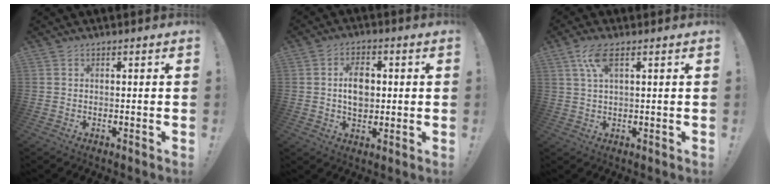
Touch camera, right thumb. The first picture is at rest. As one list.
[{"total": 8.2, "force": [0.4, 5.9, 5.7], "torque": [-0.085, 0.004, 0.006]}, {"total": 5.9, "force": [2.8, 1.6, 5.0], "torque": [-0.093, -0.001, 0.048]}]